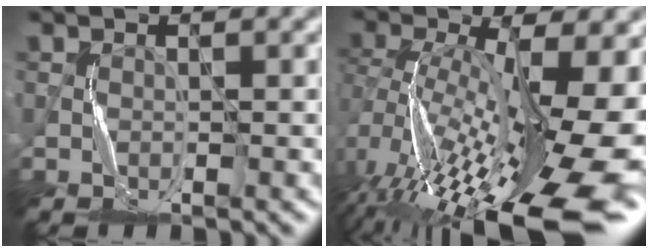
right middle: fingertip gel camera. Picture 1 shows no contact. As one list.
[{"total": 16.6, "force": [-5.0, 6.6, 14.4], "torque": [-0.250, 0.001, -0.083]}]